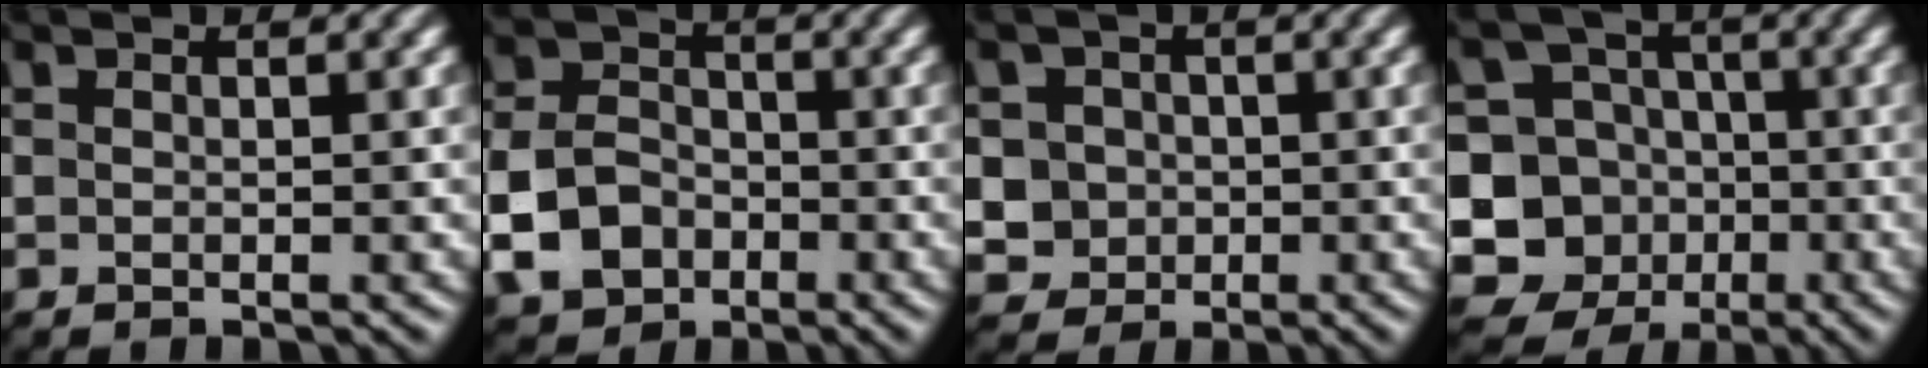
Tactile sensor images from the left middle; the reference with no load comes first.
{"total": 5.7, "force": [-2.3, 4.4, 2.7], "torque": [-0.058, -0.002, -0.054]}
{"total": 3.7, "force": [0.1, 3.5, 1.1], "torque": [-0.011, 0.005, -0.002]}
{"total": 9.7, "force": [-2.5, 8.8, 3.1], "torque": [-0.054, -0.002, -0.061]}